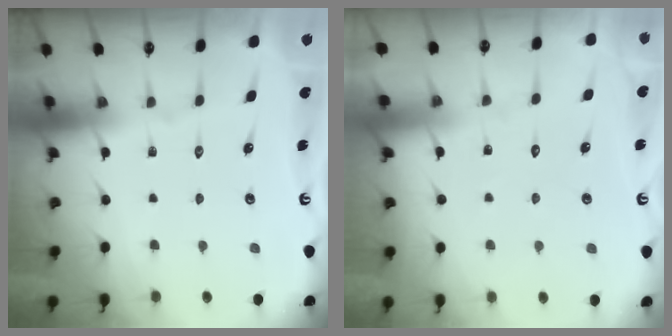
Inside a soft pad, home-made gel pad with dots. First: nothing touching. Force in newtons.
{"total": 3.5, "press": 3.4, "slide": 0.3}